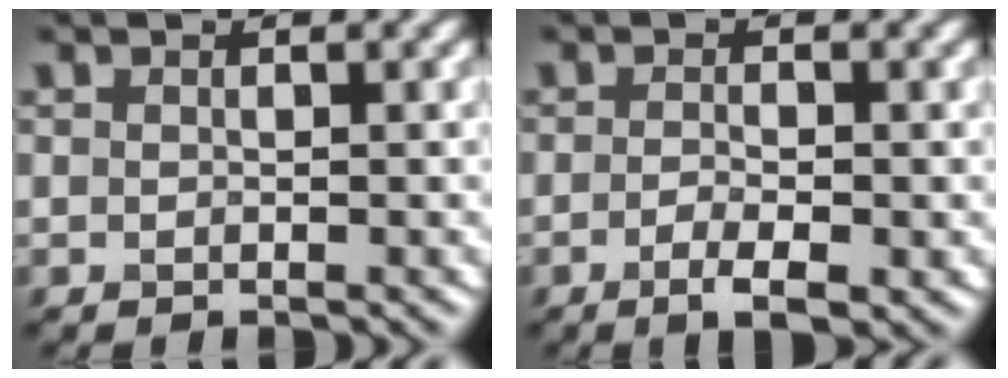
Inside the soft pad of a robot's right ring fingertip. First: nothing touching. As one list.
[{"total": 2.7, "force": [-1.1, 0.7, 2.3], "torque": [-0.045, -0.005, -0.018]}]